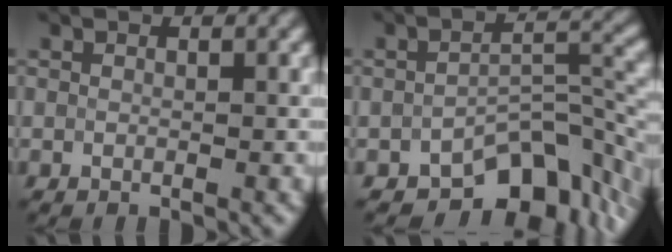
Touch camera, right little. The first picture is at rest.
{"total": 7.3, "force": [-5.2, 2.9, 4.2], "torque": [-0.044, 0.001, -0.071]}